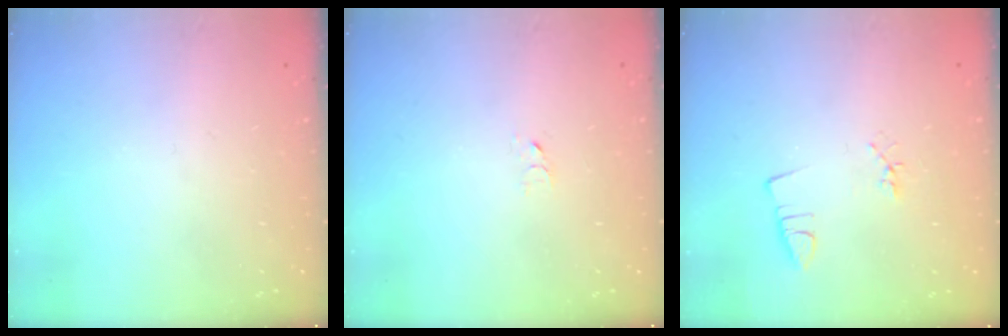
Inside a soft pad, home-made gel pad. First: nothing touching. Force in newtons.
{"total": 2.5, "press": 2.5, "slide": 0.2}
{"total": 2.4, "press": 1.9, "slide": 1.5}